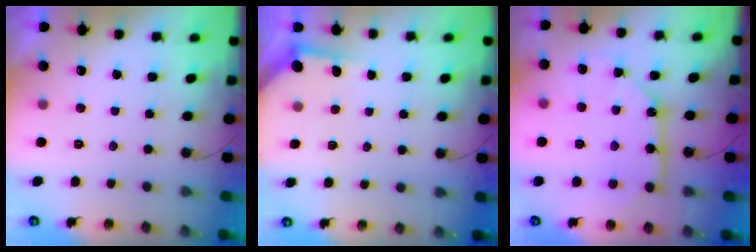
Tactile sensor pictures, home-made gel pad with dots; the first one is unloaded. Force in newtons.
{"total": 2.5, "press": 2.5, "slide": 0.3}
{"total": 14.2, "press": 14.1, "slide": 1.5}